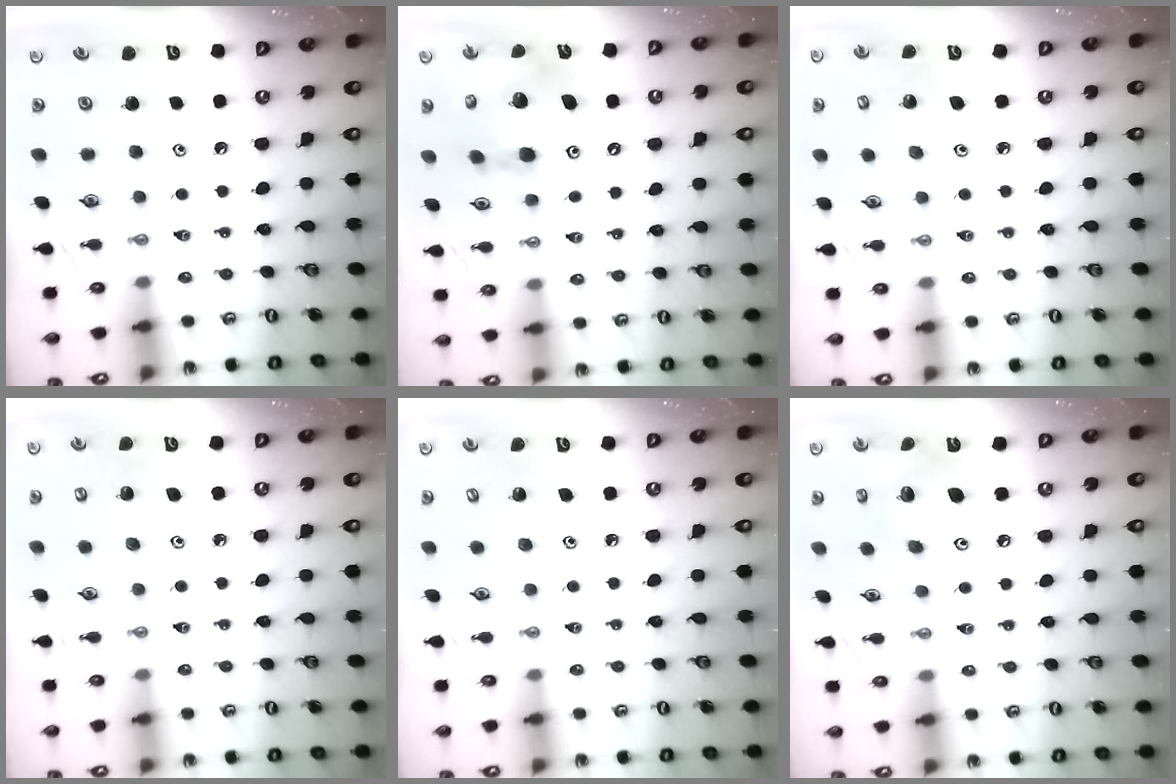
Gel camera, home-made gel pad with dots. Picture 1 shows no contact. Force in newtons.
{"total": 15.2, "press": 15.1, "slide": 1.8}
{"total": 3.3, "press": 3.3, "slide": 0.5}
{"total": 5.1, "press": 4.7, "slide": 2.0}
{"total": 2.9, "press": 2.9, "slide": 0.3}
{"total": 12.3, "press": 12.1, "slide": 2.2}